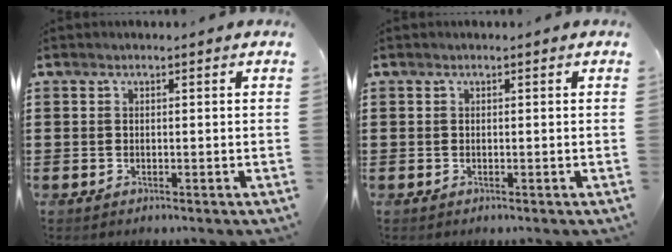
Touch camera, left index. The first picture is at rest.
{"total": 0.0}